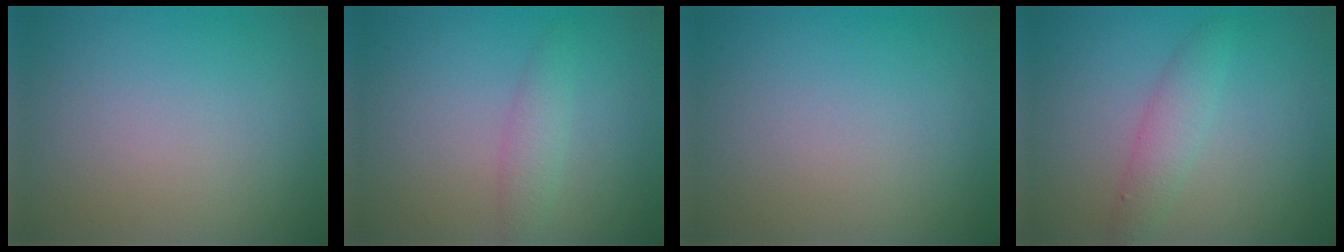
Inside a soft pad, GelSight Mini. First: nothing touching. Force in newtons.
{"total": 1.8, "press": 1.8, "slide": 0.1}
{"total": 0.0}
{"total": 2.4, "press": 2.4, "slide": 0.1}